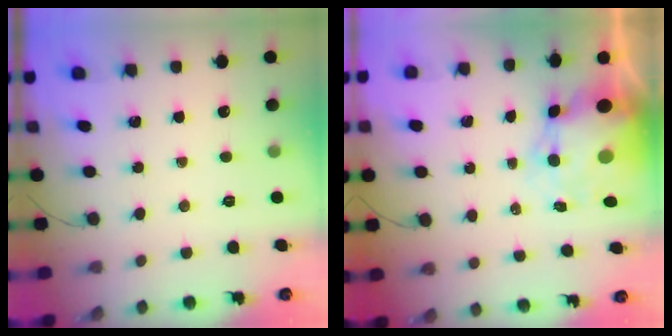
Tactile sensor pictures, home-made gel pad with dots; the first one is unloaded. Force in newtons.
{"total": 9.4, "press": 9.1, "slide": 2.3}